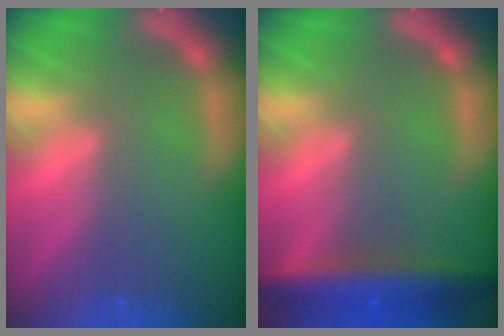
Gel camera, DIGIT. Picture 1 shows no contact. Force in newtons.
{"total": 6.5}